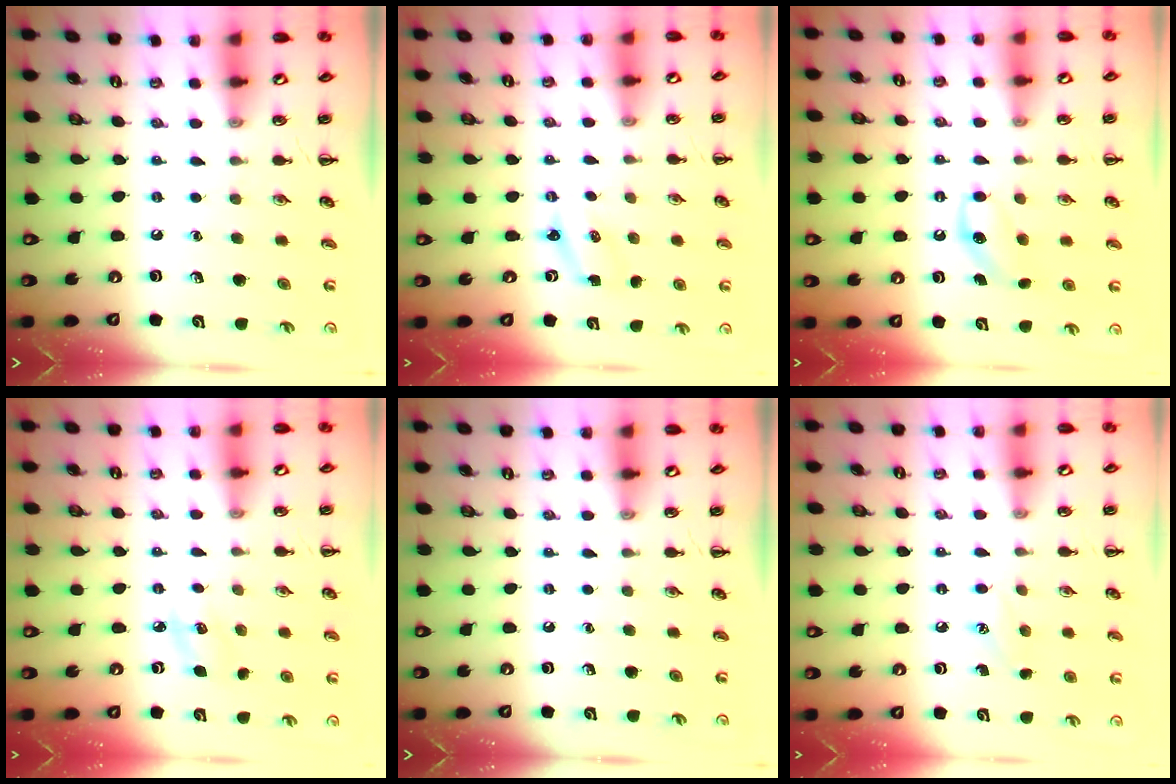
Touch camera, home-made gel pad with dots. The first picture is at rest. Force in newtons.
{"total": 2.2, "press": 2.1, "slide": 0.6}
{"total": 7.0, "press": 6.8, "slide": 1.7}
{"total": 5.2, "press": 5.1, "slide": 1.2}
{"total": 0.0}
{"total": 8.4, "press": 8.1, "slide": 2.3}